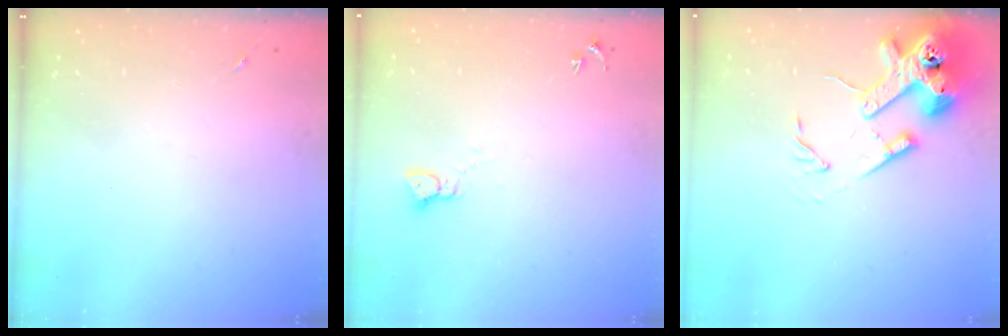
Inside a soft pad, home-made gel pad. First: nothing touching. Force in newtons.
{"total": 2.3, "press": 2.3, "slide": 0.3}
{"total": 15.7, "press": 15.5, "slide": 2.1}